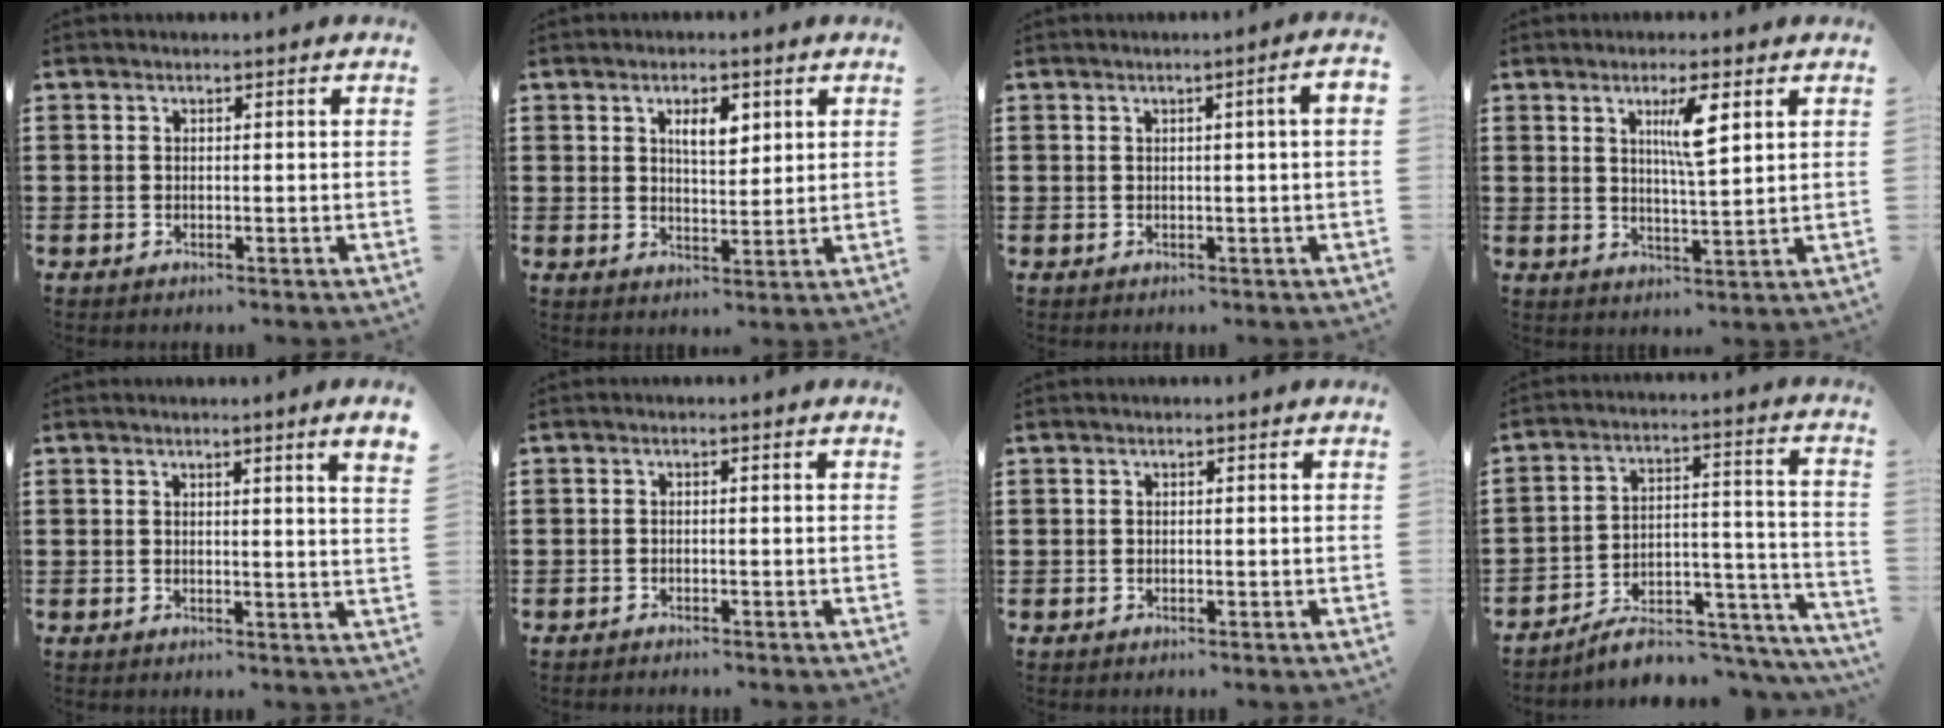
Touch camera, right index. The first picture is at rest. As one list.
[{"total": 4.3, "force": [1.9, 1.8, 3.4], "torque": [-0.056, 0.002, 0.028]}, {"total": 1.9, "force": [0.1, -0.3, 1.9], "torque": [-0.032, -0.003, -0.001]}, {"total": 5.7, "force": [2.3, 0.9, 5.2], "torque": [-0.093, -0.002, 0.031]}, {"total": 2.0, "force": [1.4, -0.8, 1.1], "torque": [-0.022, -0.009, 0.025]}, {"total": 0.8, "force": [-0.8, 0.0, 0.0], "torque": [-0.003, 0.000, -0.018]}, {"total": 0.0}, {"total": 7.1, "force": [-5.9, 2.4, 3.3], "torque": [-0.045, 0.015, -0.107]}]